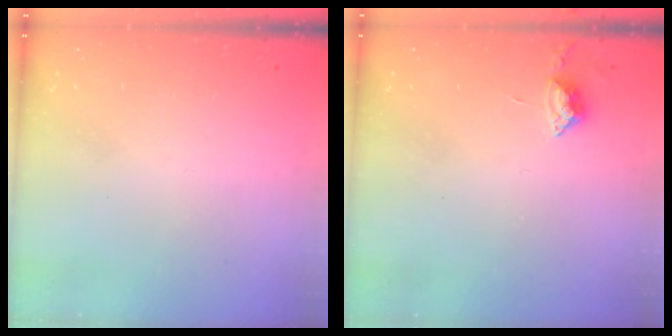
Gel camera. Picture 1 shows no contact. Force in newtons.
{"total": 3.7, "press": 3.7, "slide": 0.5}